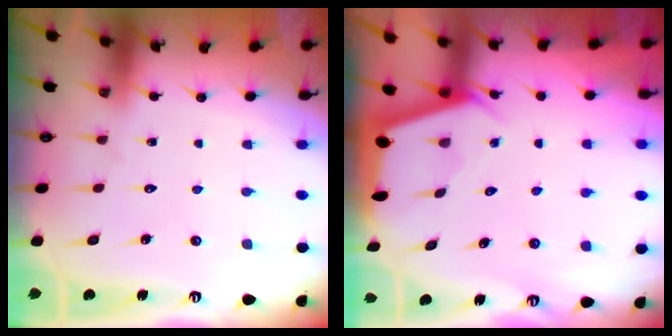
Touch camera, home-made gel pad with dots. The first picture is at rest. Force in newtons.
{"total": 2.5, "press": 2.5, "slide": 0.3}